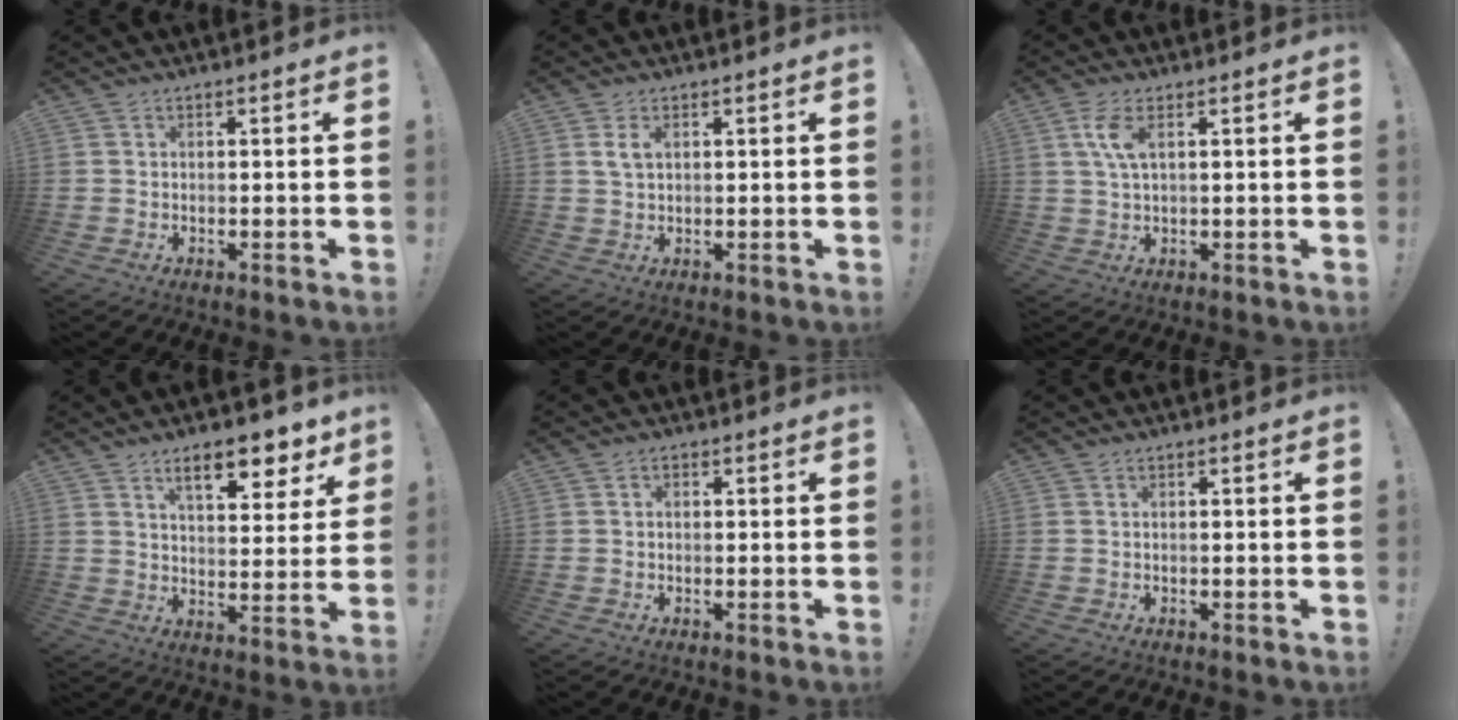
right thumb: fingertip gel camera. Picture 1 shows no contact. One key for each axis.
{"total": 3.7, "fx": 1.3, "fy": 2.1, "fz": 2.8, "tx": -0.050, "ty": 0.002, "tz": 0.023}
{"total": 5.5, "fx": 1.8, "fy": 2.1, "fz": 4.8, "tx": -0.095, "ty": -0.003, "tz": 0.029}
{"total": 11.2, "fx": 7.1, "fy": 4.1, "fz": 7.6, "tx": -0.102, "ty": -0.038, "tz": 0.121}
{"total": 1.2, "fx": 0.0, "fy": 0.9, "fz": 0.7, "tx": -0.009, "ty": 0.002, "tz": -0.001}
{"total": 0.0}